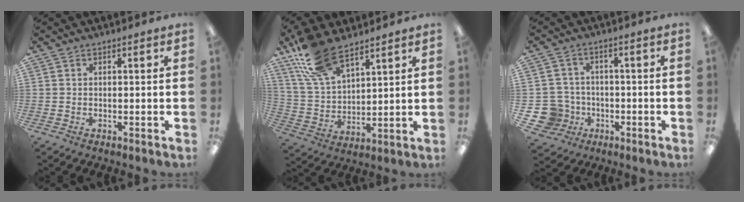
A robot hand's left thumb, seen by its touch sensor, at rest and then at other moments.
{"total": 15.8, "force": [11.0, 7.2, 8.8], "torque": [-0.188, -0.032, 0.206]}
{"total": 8.4, "force": [-2.8, 7.6, 2.1], "torque": [-0.074, 0.028, -0.044]}